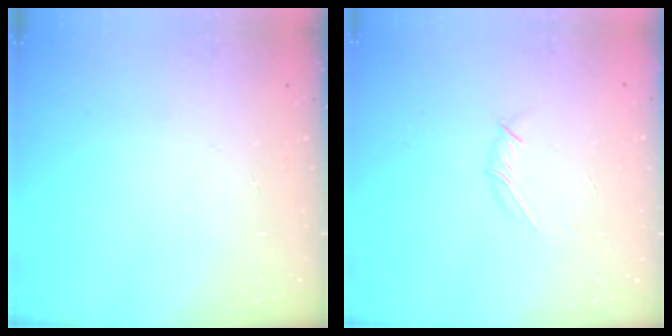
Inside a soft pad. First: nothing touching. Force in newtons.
{"total": 4.0, "press": 3.9, "slide": 0.9}